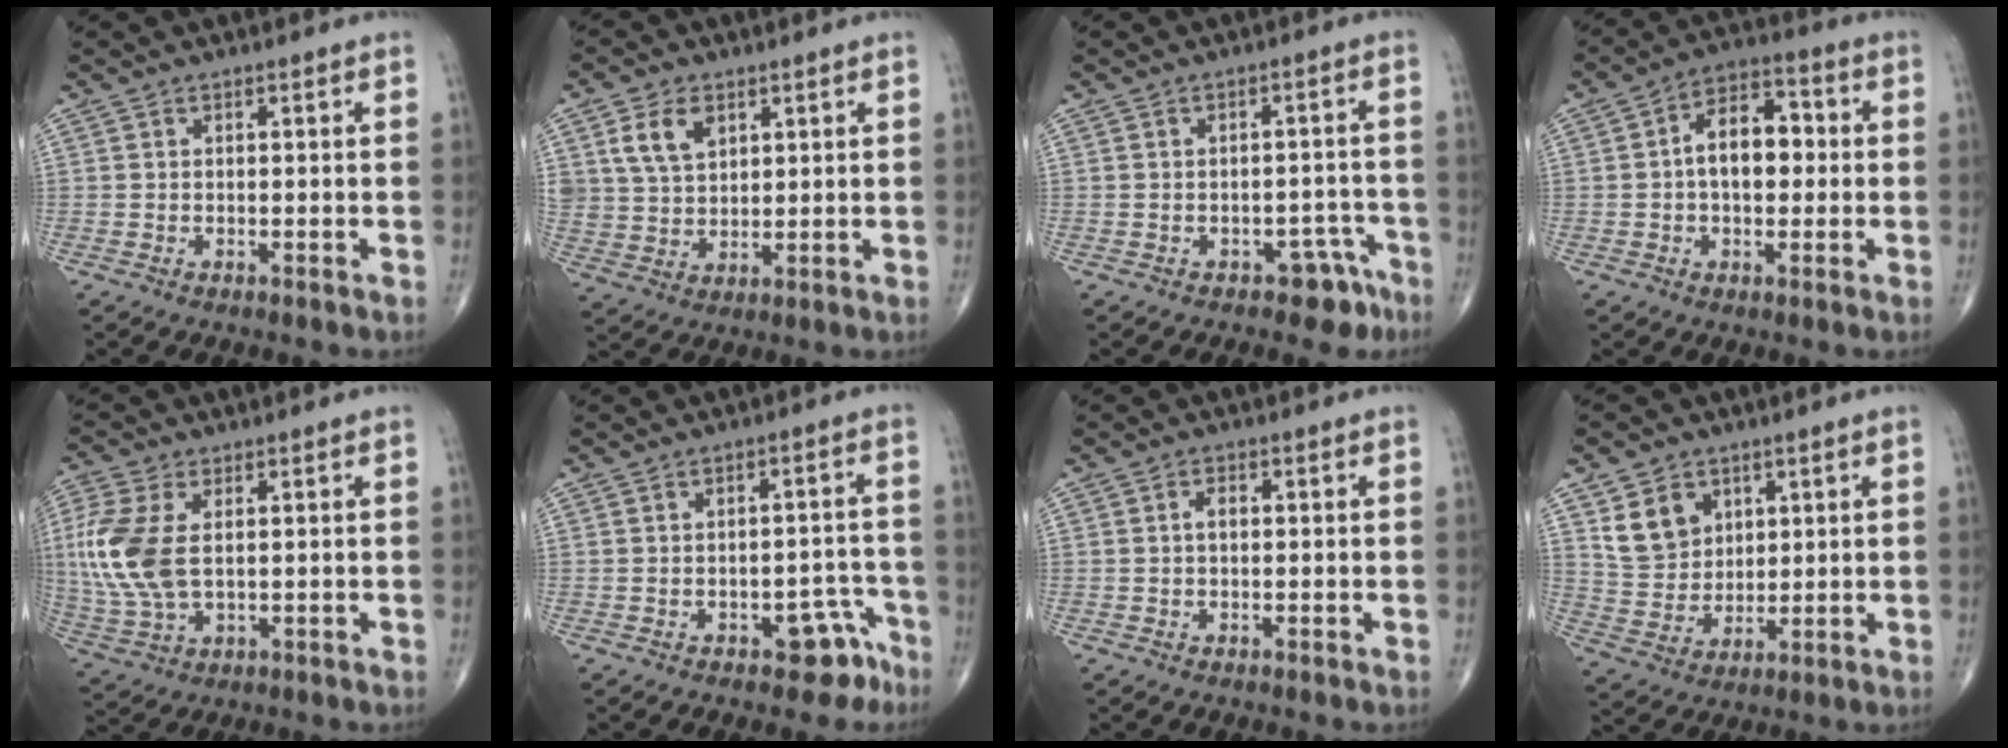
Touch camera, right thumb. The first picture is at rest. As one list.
[{"total": 8.0, "force": [3.6, 5.3, 4.8], "torque": [-0.078, -0.012, 0.074]}, {"total": 5.0, "force": [-3.4, 2.9, 2.2], "torque": [-0.004, 0.037, -0.039]}, {"total": 10.3, "force": [0.3, 6.3, 8.2], "torque": [-0.109, 0.027, -0.004]}, {"total": 13.0, "force": [1.6, 7.4, 10.6], "torque": [-0.265, 0.000, 0.035]}, {"total": 6.0, "force": [-3.8, 3.2, 3.3], "torque": [-0.011, 0.040, -0.042]}, {"total": 1.8, "force": [0.1, 1.0, 1.4], "torque": [-0.023, 0.006, -0.001]}, {"total": 9.2, "force": [4.0, 7.2, 4.0], "torque": [-0.051, -0.021, 0.087]}]